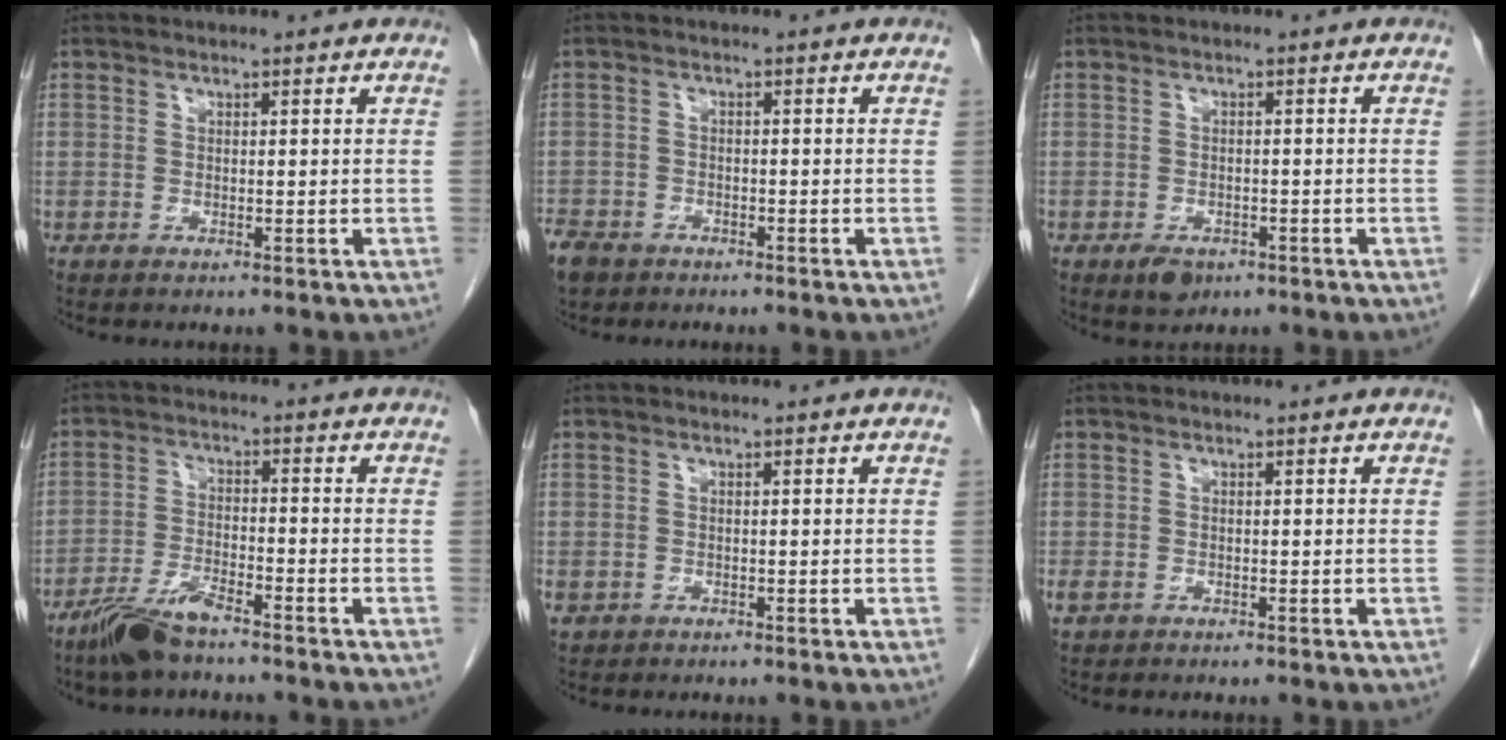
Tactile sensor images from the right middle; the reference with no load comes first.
{"total": 4.9, "force": [-3.8, 2.8, 1.3], "torque": [-0.029, -0.001, -0.066]}
{"total": 2.9, "force": [-1.8, 1.8, 1.5], "torque": [-0.026, -0.001, -0.019]}
{"total": 6.7, "force": [-5.3, 1.3, 3.9], "torque": [-0.085, -0.012, -0.100]}
{"total": 1.3, "force": [-0.6, 1.1, 0.4], "torque": [-0.013, 0.002, -0.007]}
{"total": 1.3, "force": [-0.6, 0.9, 0.7], "torque": [-0.018, 0.001, -0.007]}